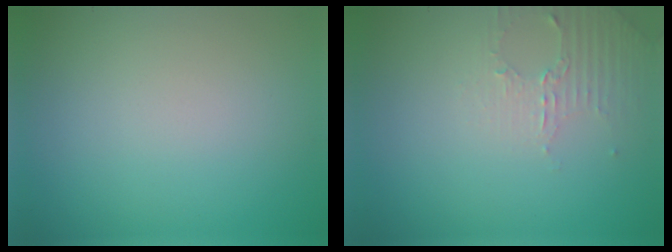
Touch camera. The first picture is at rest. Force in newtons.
{"total": 2.2, "press": 2.1, "slide": 0.6}